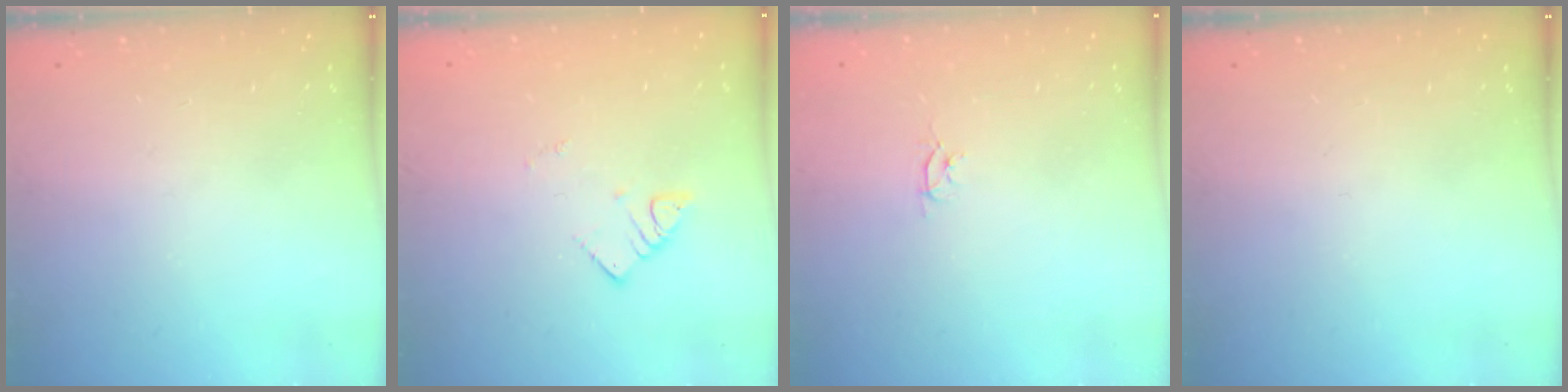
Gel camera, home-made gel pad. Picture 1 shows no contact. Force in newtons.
{"total": 2.7, "press": 2.7, "slide": 0.1}
{"total": 2.6, "press": 2.6, "slide": 0.3}
{"total": 0.0}